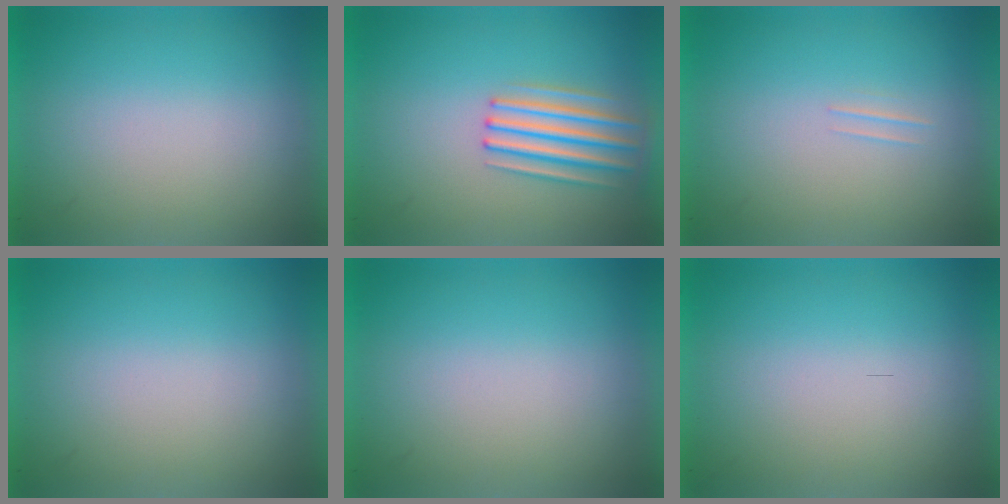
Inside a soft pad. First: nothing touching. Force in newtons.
{"total": 3.6}
{"total": 1.1}
{"total": 0.0}
{"total": 1.2}
{"total": 0.0}